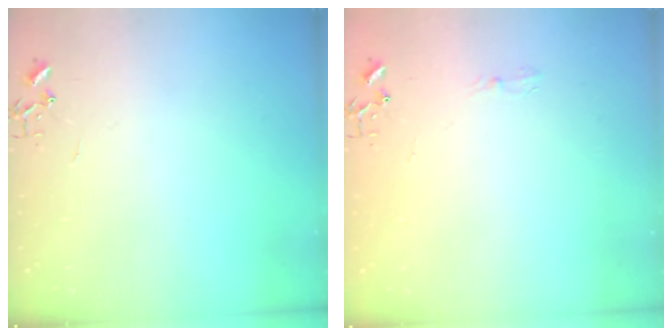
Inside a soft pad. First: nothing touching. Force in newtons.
{"total": 5.5, "press": 5.4, "slide": 0.6}